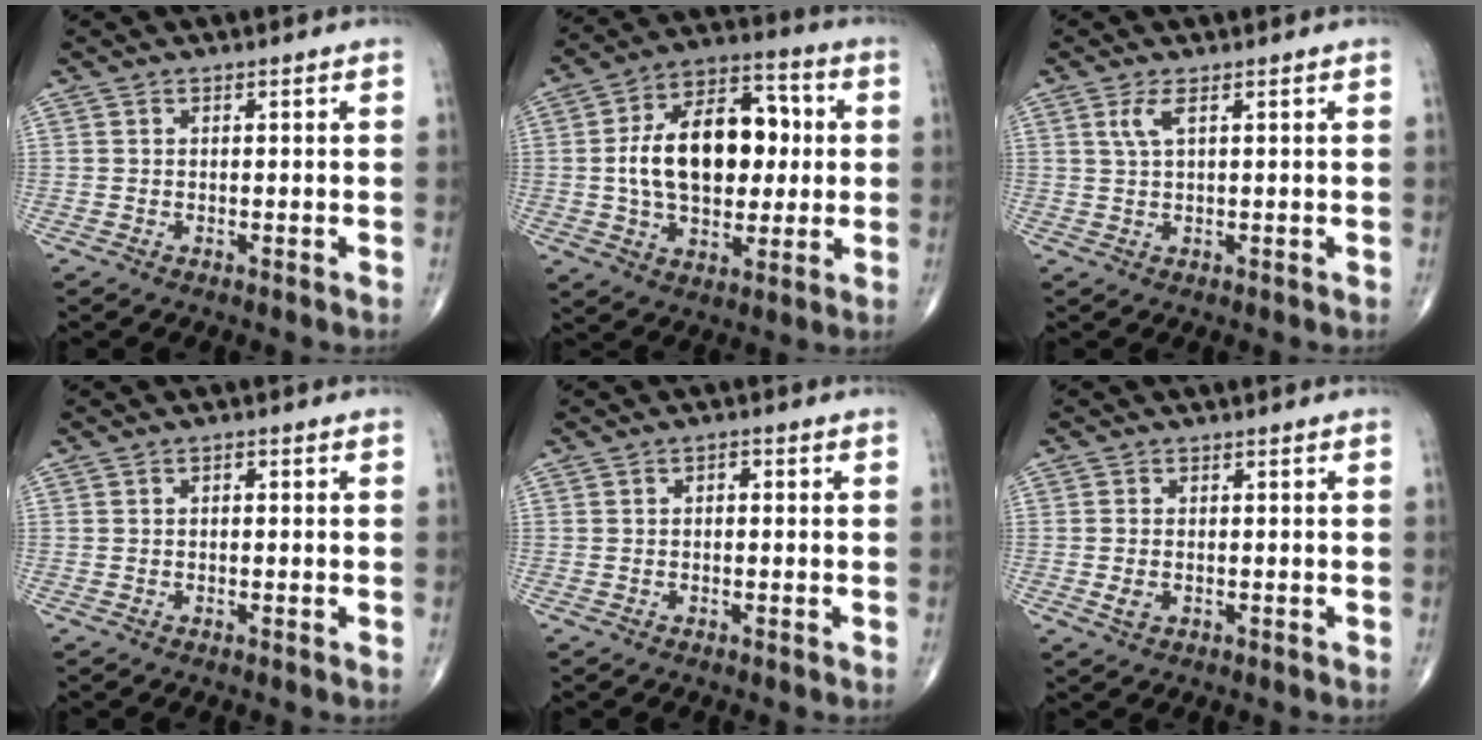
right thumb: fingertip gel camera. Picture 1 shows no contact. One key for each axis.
{"total": 19.8, "fx": 1.3, "fy": 12.1, "fz": 15.6, "tx": -0.226, "ty": 0.025, "tz": 0.022}
{"total": 2.5, "fx": 1.0, "fy": 0.5, "fz": 2.2, "tx": -0.060, "ty": 0.003, "tz": 0.027}
{"total": 0.7, "fx": 0.0, "fy": 0.4, "fz": 0.6, "tx": -0.007, "ty": 0.002, "tz": -0.003}
{"total": 1.3, "fx": 0.1, "fy": 0.8, "fz": 1.0, "tx": -0.009, "ty": 0.004, "tz": -0.004}
{"total": 2.1, "fx": -0.4, "fy": 1.3, "fz": 1.6, "tx": -0.033, "ty": 0.000, "tz": -0.006}